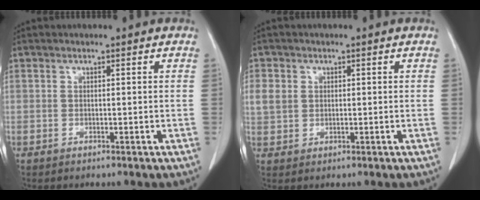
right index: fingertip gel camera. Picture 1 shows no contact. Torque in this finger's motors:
{"motor_torque": [0.31, 0.28, 0.20, 0.08]}